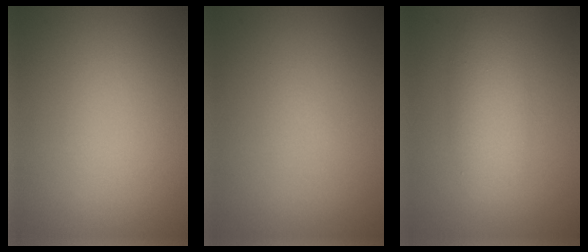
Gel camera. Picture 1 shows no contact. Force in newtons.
{"total": 0.0}
{"total": 3.4, "press": 3.4, "slide": 0.2}